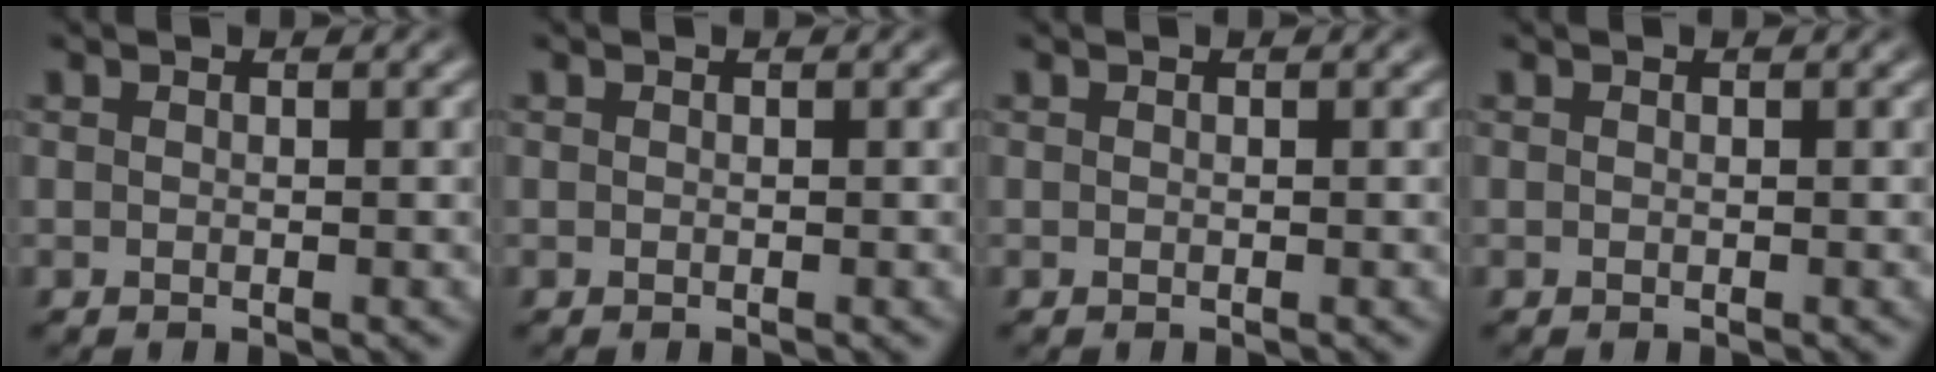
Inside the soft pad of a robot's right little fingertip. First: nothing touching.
{"total": 0.0}
{"total": 0.0}
{"total": 0.0}